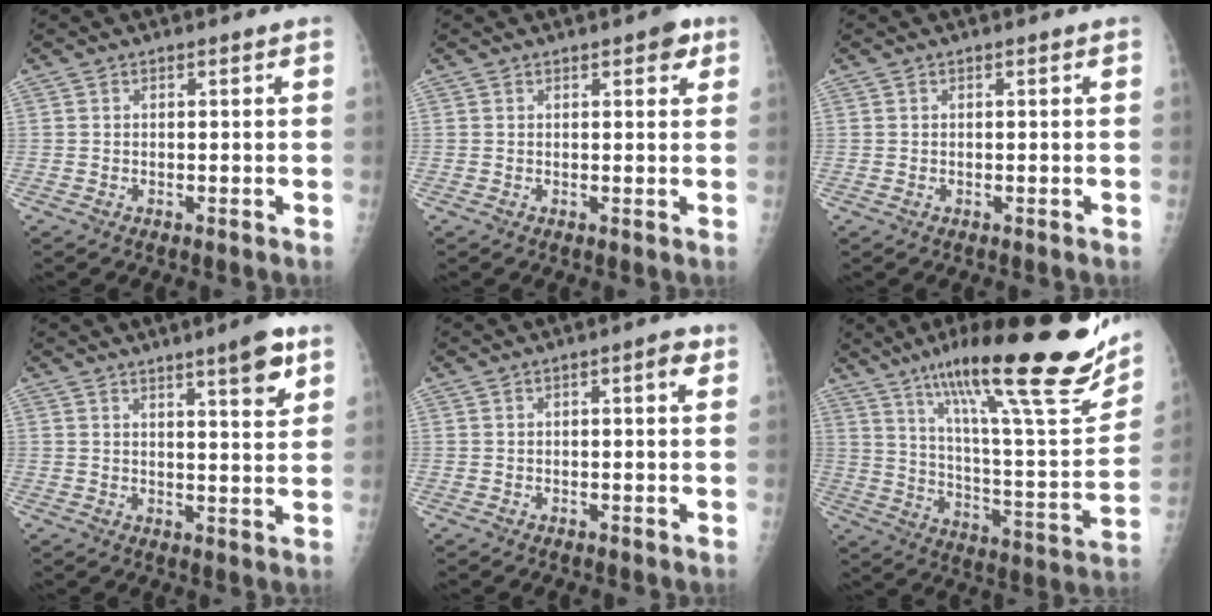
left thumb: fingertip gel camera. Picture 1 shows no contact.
{"total": 3.2, "force": [1.7, 1.4, 2.4], "torque": [-0.015, -0.002, 0.015]}
{"total": 0.0}
{"total": 7.2, "force": [4.3, 1.2, 5.6], "torque": [-0.074, -0.025, 0.060]}
{"total": 2.8, "force": [0.8, 0.9, 2.5], "torque": [-0.036, 0.007, 0.009]}
{"total": 30.4, "force": [19.4, 5.2, 22.8], "torque": [-0.329, -0.061, 0.307]}